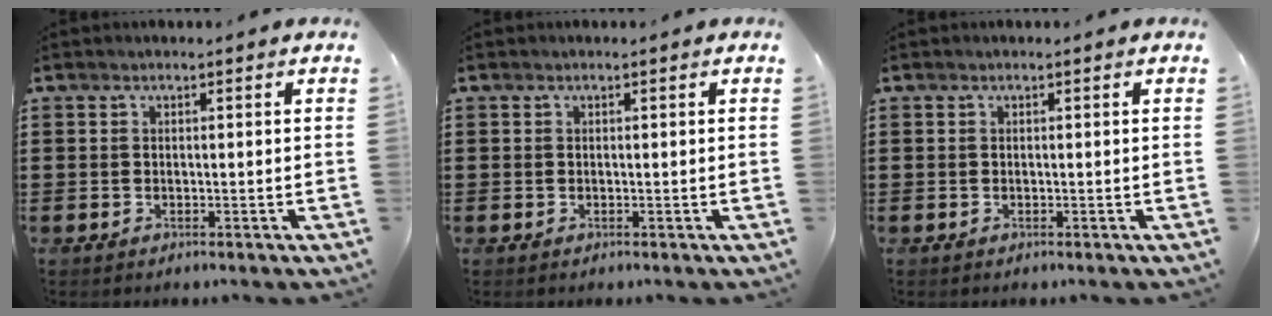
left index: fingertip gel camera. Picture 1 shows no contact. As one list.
[{"total": 0.0}, {"total": 0.0}]